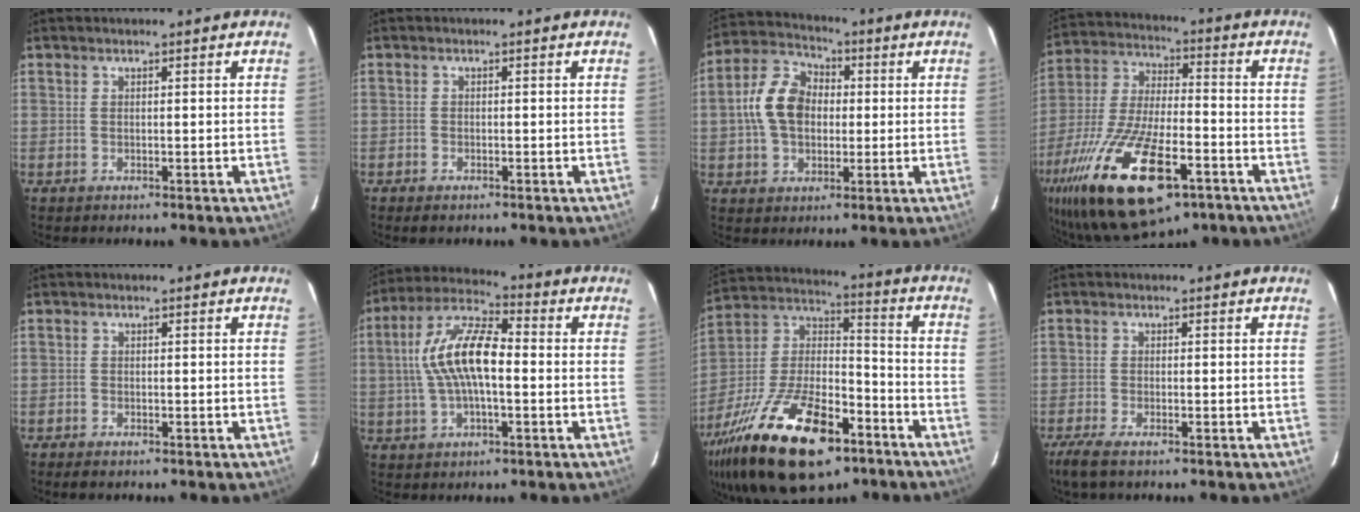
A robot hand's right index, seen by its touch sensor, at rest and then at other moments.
{"total": 1.6, "force": [-1.2, 0.9, 0.5], "torque": [-0.015, -0.004, -0.024]}
{"total": 11.5, "force": [0.4, 8.5, 7.7], "torque": [-0.166, 0.031, 0.005]}
{"total": 27.7, "force": [-14.7, 11.2, 20.7], "torque": [-0.438, -0.058, -0.247]}
{"total": 1.8, "force": [-1.5, 0.8, 0.5], "torque": [-0.018, -0.004, -0.028]}
{"total": 12.7, "force": [-0.2, 5.0, 11.7], "torque": [-0.237, 0.020, -0.007]}
{"total": 28.0, "force": [-15.9, 12.4, 19.4], "torque": [-0.383, -0.019, -0.263]}
{"total": 4.7, "force": [-3.5, 1.2, 3.0], "torque": [-0.078, -0.015, -0.069]}